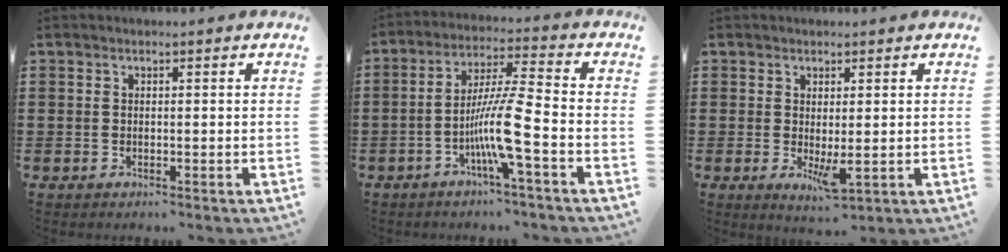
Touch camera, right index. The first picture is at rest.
{"total": 9.5, "force": [-3.7, 0.2, 8.8], "torque": [-0.184, -0.013, -0.078]}
{"total": 3.9, "force": [0.3, 1.4, 3.6], "torque": [-0.057, -0.006, 0.009]}